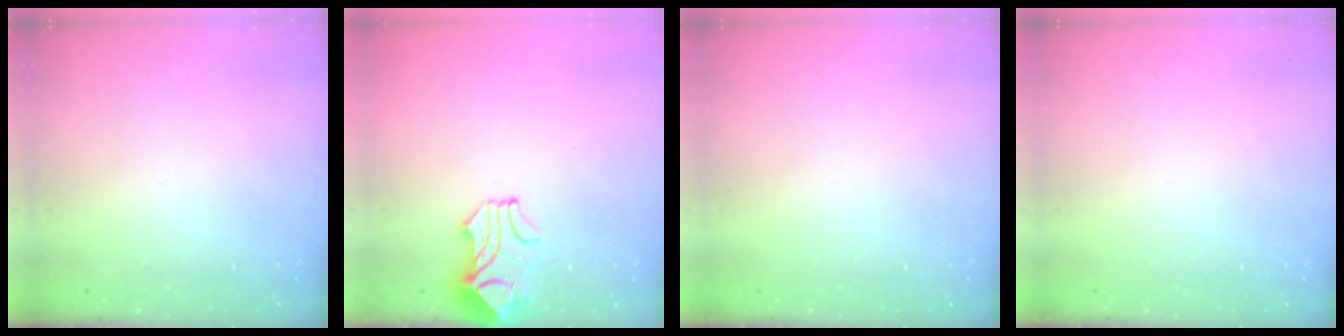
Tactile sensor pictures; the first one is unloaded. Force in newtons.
{"total": 2.0, "press": 1.8, "slide": 0.8}
{"total": 0.0}
{"total": 0.0}